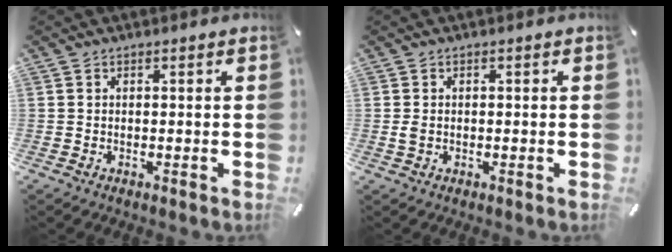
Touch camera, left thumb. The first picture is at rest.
{"total": 1.8, "force": [-0.3, 1.2, 1.2], "torque": [-0.023, 0.004, -0.006]}